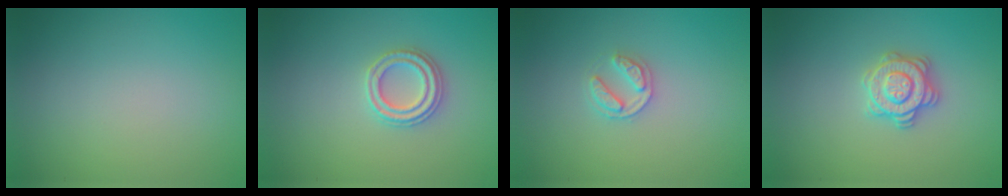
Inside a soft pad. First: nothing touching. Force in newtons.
{"total": 2.4, "press": 2.4, "slide": 0.2}
{"total": 2.0, "press": 2.0, "slide": 0.3}
{"total": 2.8, "press": 2.8, "slide": 0.2}